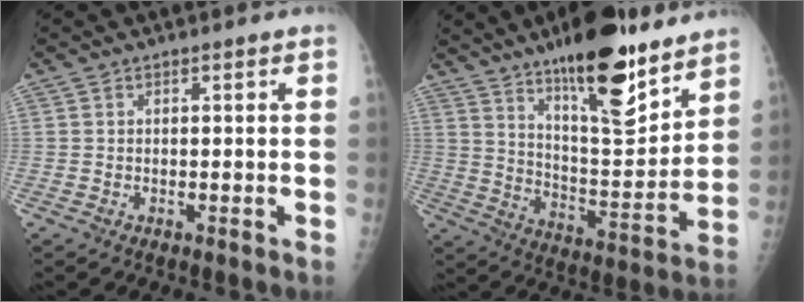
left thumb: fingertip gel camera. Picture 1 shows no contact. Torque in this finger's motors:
{"motor_torque": [2.36, 1.05, 1.47, -1.30, 0.49]}